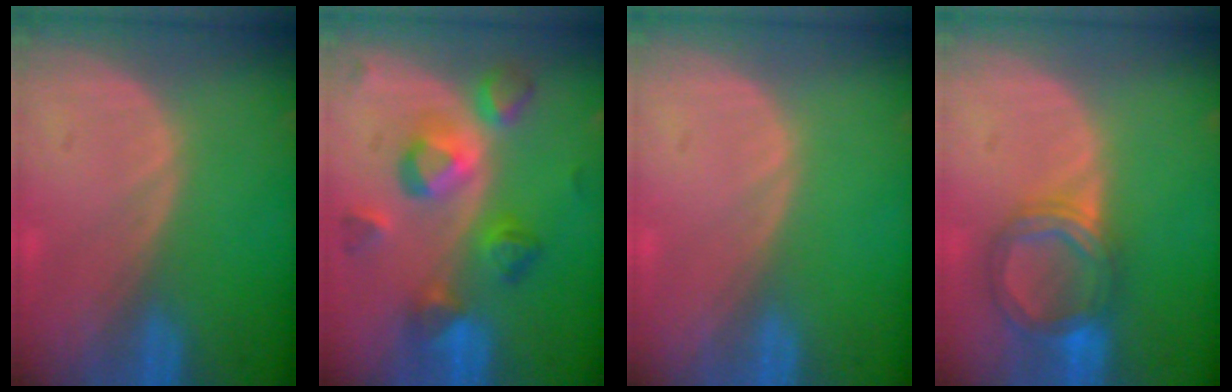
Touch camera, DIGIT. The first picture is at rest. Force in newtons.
{"total": 8.4, "press": 8.4, "slide": 0.3}
{"total": 0.0}
{"total": 6.2, "press": 6.1, "slide": 1.2}